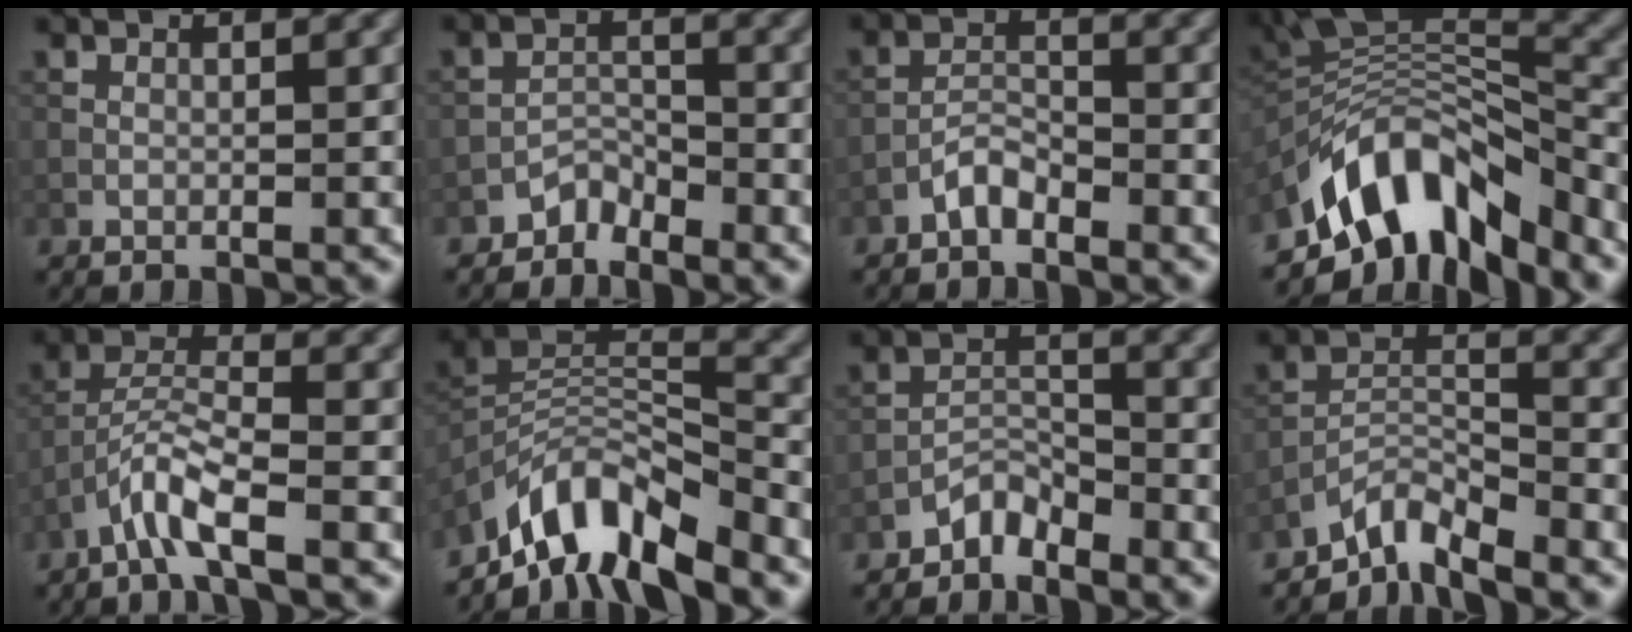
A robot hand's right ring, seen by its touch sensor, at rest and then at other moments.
{"total": 2.1, "force": [-1.9, 0.8, 0.3], "torque": [0.000, 0.012, -0.038]}
{"total": 2.2, "force": [-1.7, 0.8, 1.0], "torque": [-0.015, 0.011, -0.036]}
{"total": 10.0, "force": [-6.3, 4.3, 6.4], "torque": [-0.095, 0.010, -0.121]}
{"total": 3.8, "force": [-2.7, 0.4, 2.7], "torque": [-0.058, 0.012, -0.061]}
{"total": 8.2, "force": [-6.7, 2.3, 4.2], "torque": [-0.066, -0.001, -0.130]}
{"total": 2.5, "force": [-2.3, 0.8, 0.6], "torque": [-0.006, 0.013, -0.048]}
{"total": 3.7, "force": [-3.4, 0.7, 1.3], "torque": [-0.020, 0.006, -0.074]}